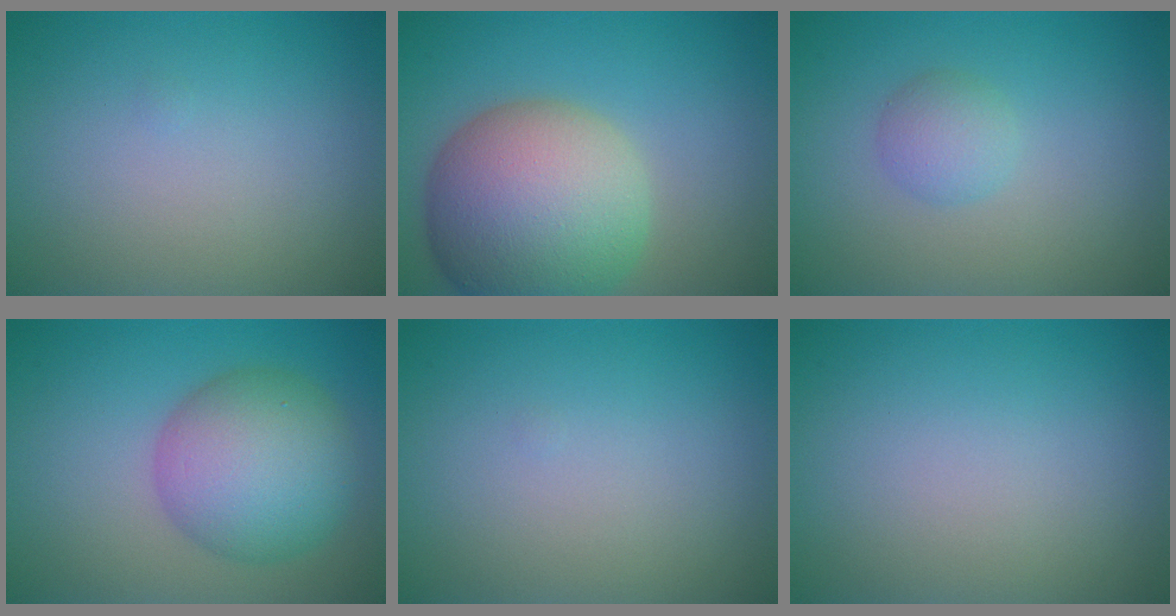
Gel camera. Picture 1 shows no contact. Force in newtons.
{"total": 12.3, "press": 12.2, "slide": 1.1}
{"total": 2.0, "press": 2.0, "slide": 0.0}
{"total": 7.9, "press": 7.8, "slide": 0.2}
{"total": 0.0}
{"total": 0.0}